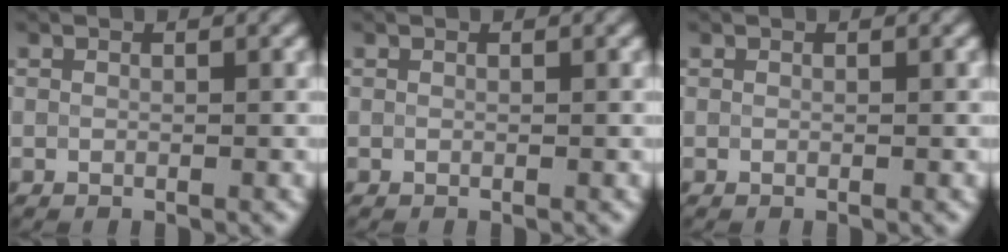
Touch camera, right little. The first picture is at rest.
{"total": 0.0}
{"total": 0.0}